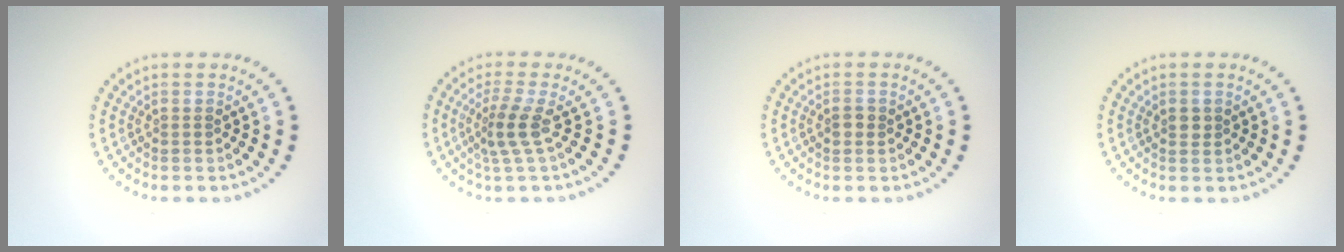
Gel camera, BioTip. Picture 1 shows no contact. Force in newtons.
{"total": 2.7, "press": 1.9, "slide": 1.9}
{"total": 1.1, "press": 1.1, "slide": 0.0}
{"total": 1.0, "press": 1.0, "slide": 0.4}